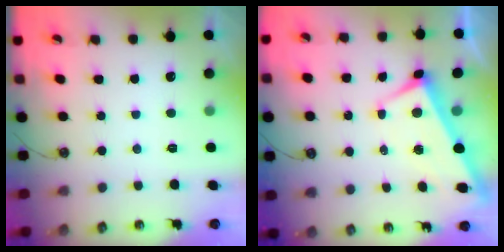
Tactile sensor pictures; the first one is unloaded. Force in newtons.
{"total": 2.9, "press": 2.8, "slide": 0.9}